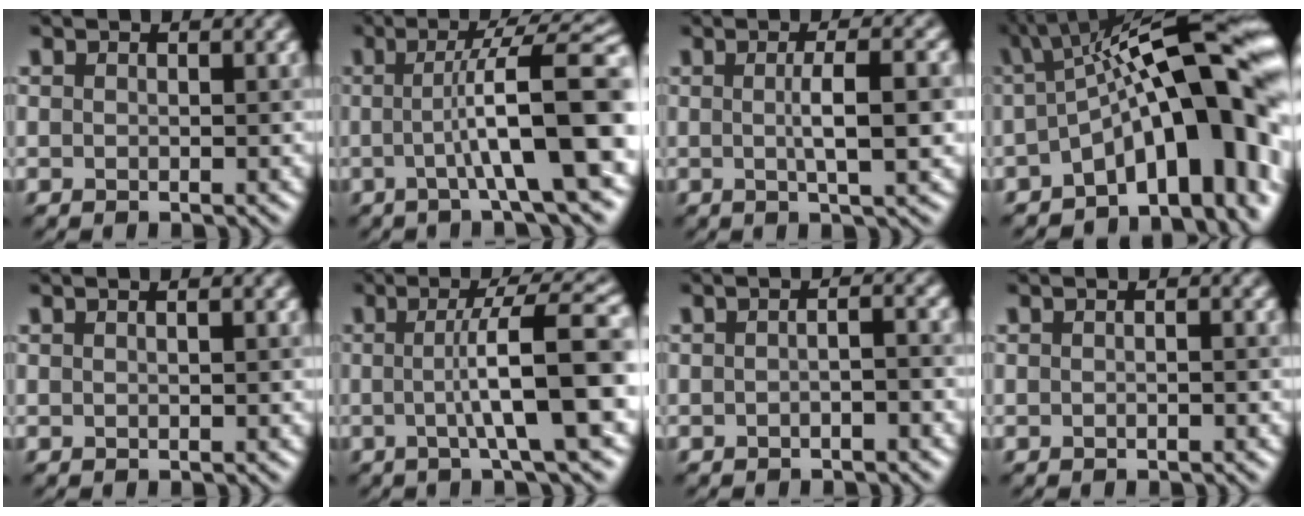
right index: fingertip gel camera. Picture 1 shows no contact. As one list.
[{"total": 10.9, "force": [-0.8, 2.0, 10.7], "torque": [-0.123, 0.012, -0.020]}, {"total": 4.8, "force": [-0.2, 1.0, 4.7], "torque": [-0.067, 0.008, -0.002]}, {"total": 15.4, "force": [-1.7, 5.6, 14.3], "torque": [-0.160, 0.030, -0.033]}, {"total": 1.7, "force": [0.8, 0.8, 1.3], "torque": [0.003, 0.002, -0.012]}, {"total": 9.4, "force": [-0.5, 1.7, 9.2], "torque": [-0.112, 0.008, -0.010]}, {"total": 2.1, "force": [-0.5, 0.7, 1.8], "torque": [-0.016, 0.003, -0.021]}, {"total": 1.1, "force": [-0.1, 0.5, 0.9], "torque": [-0.005, -0.007, -0.013]}]